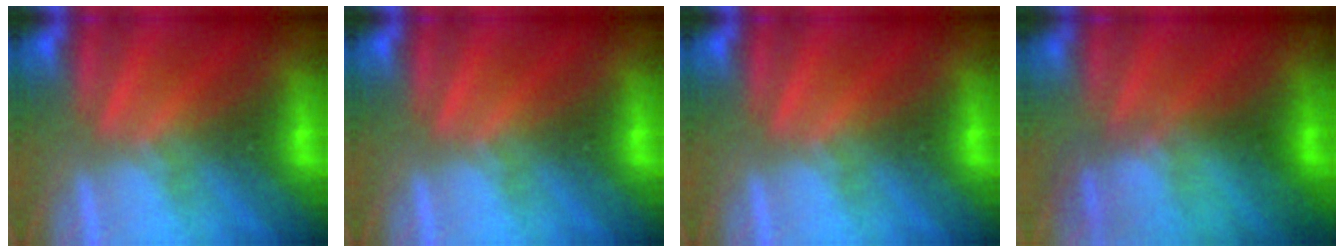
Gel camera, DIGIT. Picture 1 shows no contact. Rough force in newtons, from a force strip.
{"total": 0.0}
{"total": 0.0}
{"total": 2.8}